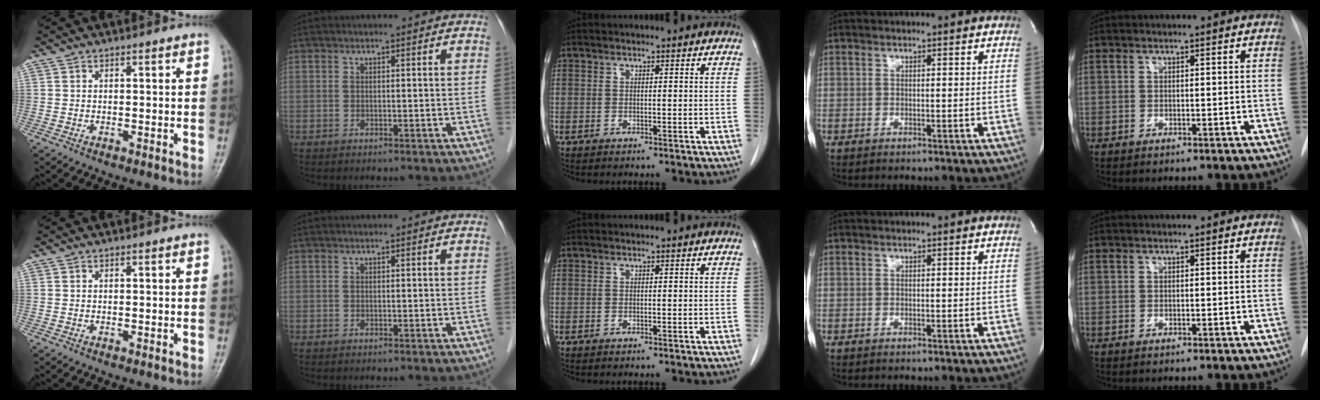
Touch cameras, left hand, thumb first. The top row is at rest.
{}